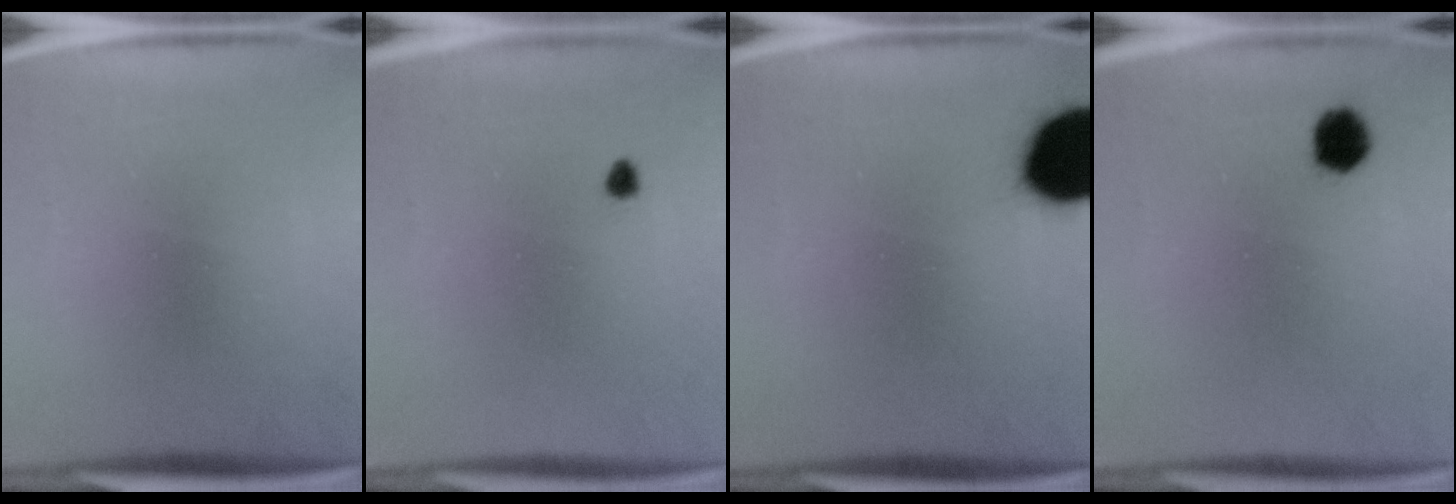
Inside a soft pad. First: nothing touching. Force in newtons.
{"total": 1.0}
{"total": 18.6}
{"total": 4.8}